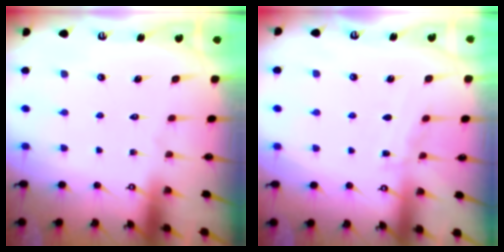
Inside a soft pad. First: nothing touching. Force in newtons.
{"total": 5.5, "press": 5.4, "slide": 0.6}